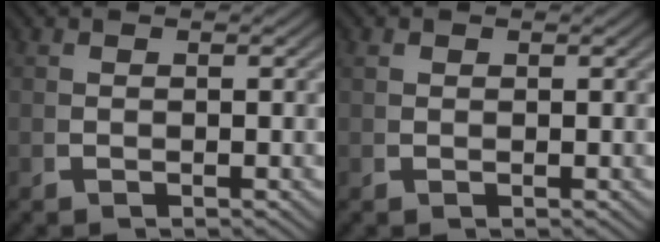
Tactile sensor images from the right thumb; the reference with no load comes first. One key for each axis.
{"total": 0.7, "fx": 0.6, "fy": 0.4, "fz": 0.2, "tx": -0.003, "ty": -0.003, "tz": 0.016}